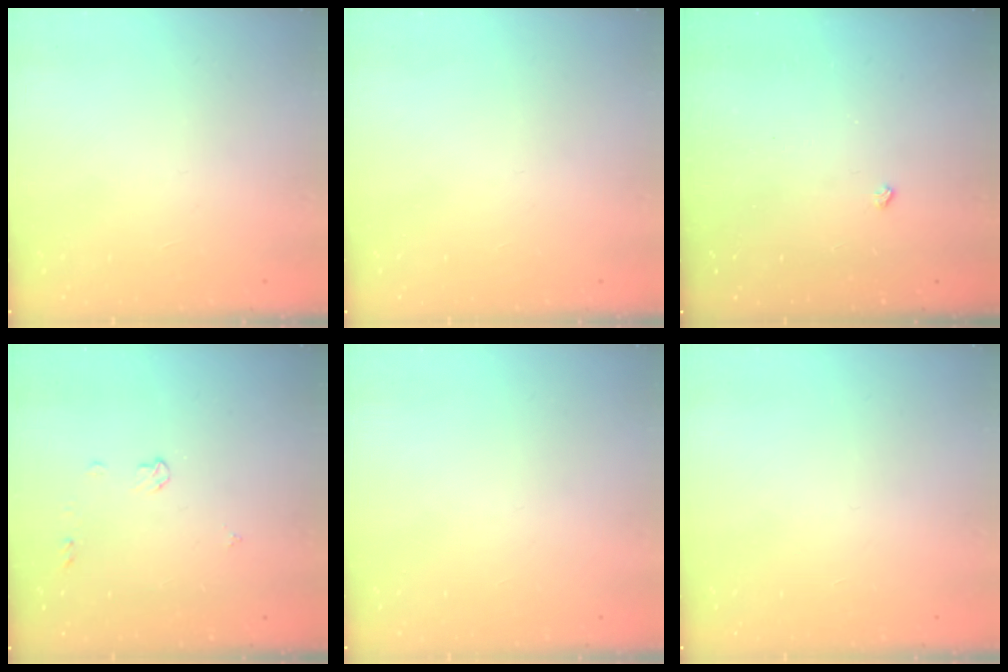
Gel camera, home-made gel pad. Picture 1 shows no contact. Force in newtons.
{"total": 0.0}
{"total": 3.3, "press": 3.3, "slide": 0.4}
{"total": 3.8, "press": 3.8, "slide": 0.6}
{"total": 0.0}
{"total": 0.0}